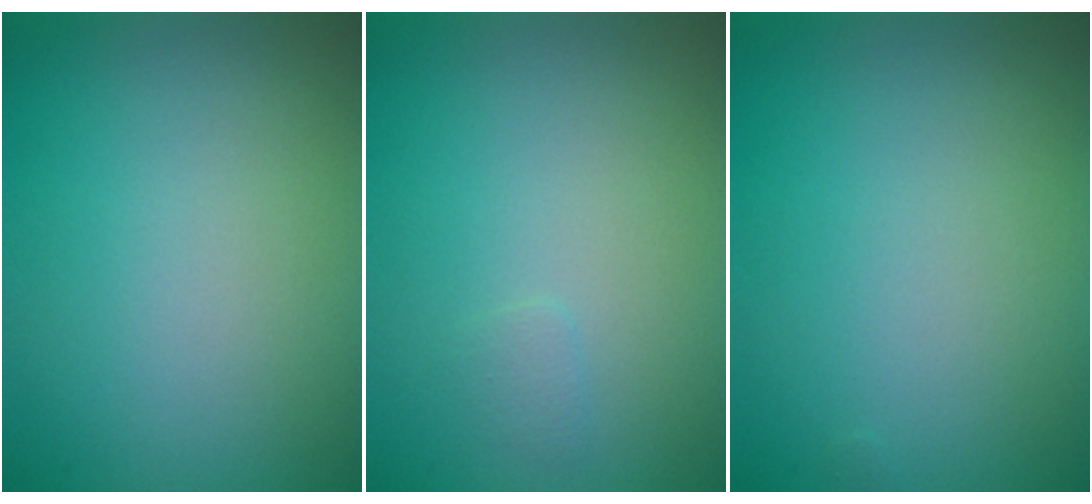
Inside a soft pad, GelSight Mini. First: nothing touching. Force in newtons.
{"total": 0.6, "press": 0.6, "slide": 0.1}
{"total": 0.0}